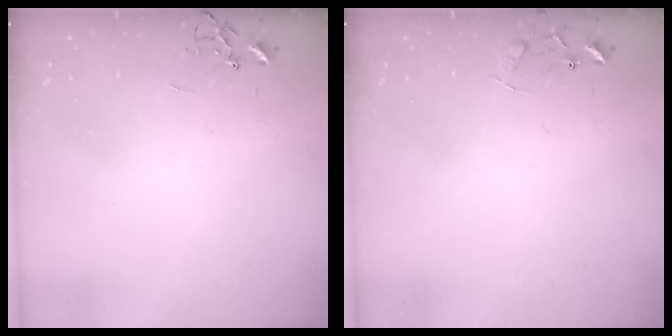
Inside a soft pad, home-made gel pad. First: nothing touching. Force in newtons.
{"total": 8.0, "press": 8.0, "slide": 0.5}